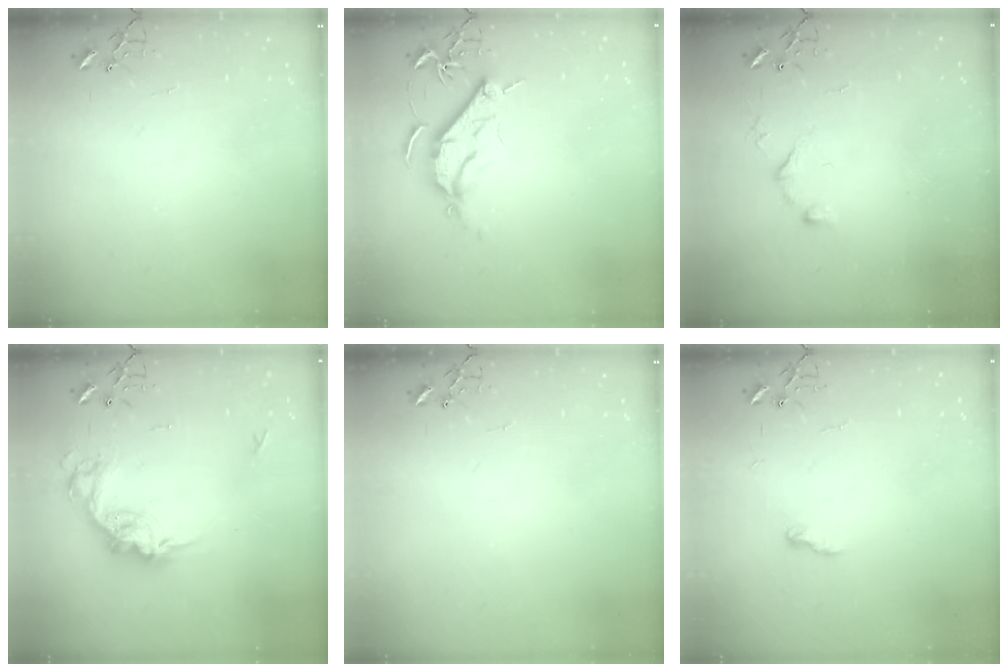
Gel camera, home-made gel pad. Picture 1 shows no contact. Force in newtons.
{"total": 9.1, "press": 9.0, "slide": 0.8}
{"total": 6.6, "press": 6.6, "slide": 0.5}
{"total": 17.6, "press": 17.6, "slide": 1.0}
{"total": 0.0}
{"total": 5.0, "press": 4.9, "slide": 0.7}